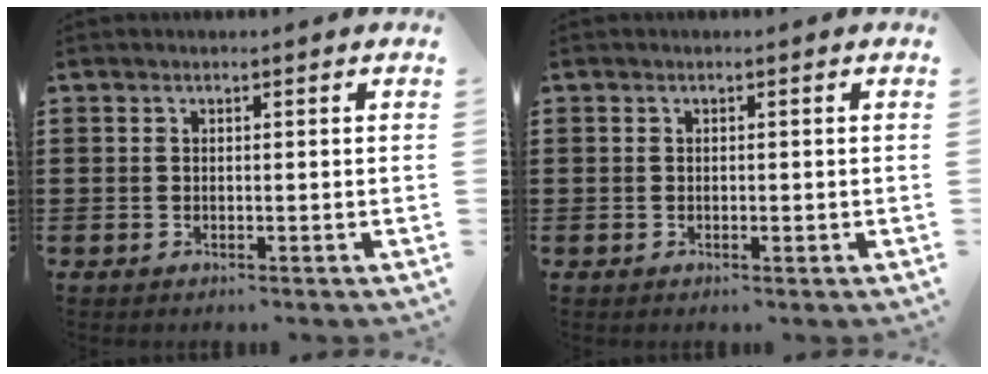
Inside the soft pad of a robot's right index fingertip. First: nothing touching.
{"total": 0.6, "force": [-0.1, 0.1, 0.5], "torque": [-0.011, -0.003, -0.001]}